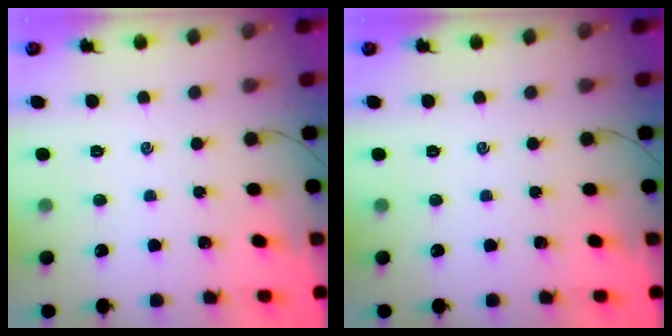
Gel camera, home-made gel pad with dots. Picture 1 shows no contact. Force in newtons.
{"total": 0.0}